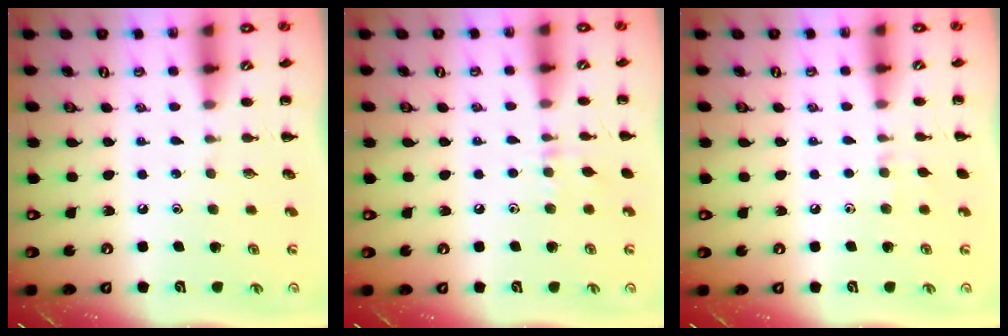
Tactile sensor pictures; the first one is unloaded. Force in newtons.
{"total": 5.3, "press": 5.0, "slide": 1.7}
{"total": 4.5, "press": 4.2, "slide": 1.5}